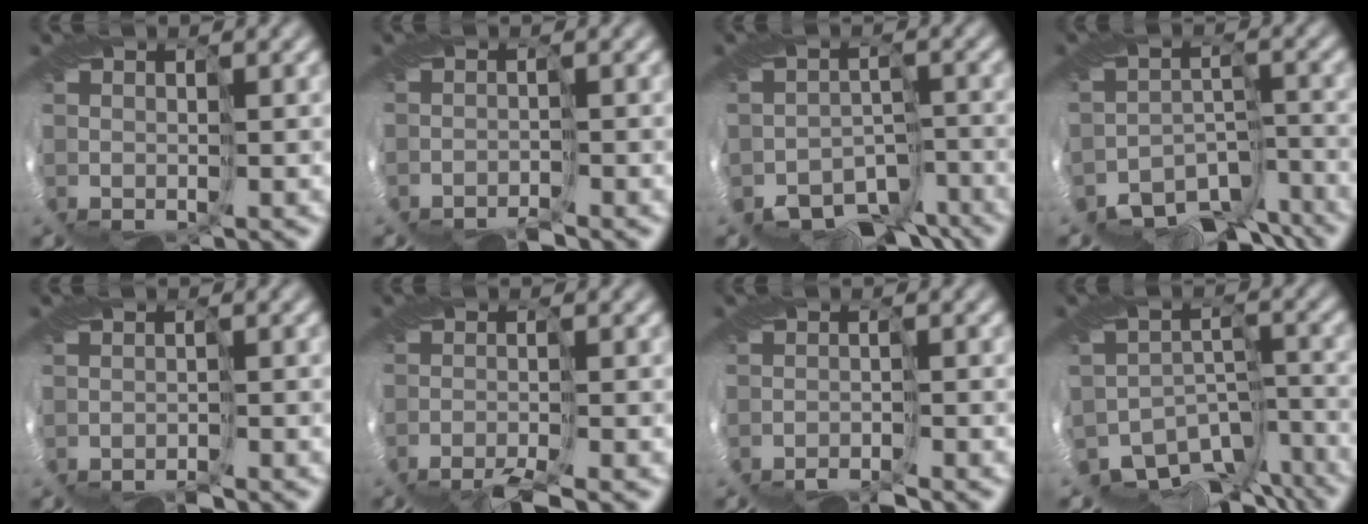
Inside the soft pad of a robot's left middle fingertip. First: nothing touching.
{"total": 2.3, "force": [-2.3, -0.1, -0.2], "torque": [0.013, -0.003, -0.047]}
{"total": 7.3, "force": [-6.2, 3.4, 1.7], "torque": [-0.019, -0.024, -0.097]}
{"total": 9.3, "force": [-8.7, 3.2, 1.3], "torque": [-0.007, -0.013, -0.134]}
{"total": 1.6, "force": [-1.6, 0.0, 0.1], "torque": [0.011, 0.000, -0.032]}
{"total": 3.7, "force": [-3.5, 0.0, 1.2], "torque": [-0.013, -0.002, -0.078]}
{"total": 3.3, "force": [-3.2, 0.3, 0.5], "torque": [0.006, -0.003, -0.058]}
{"total": 11.4, "force": [-10.2, 4.6, 2.2], "torque": [-0.019, -0.004, -0.146]}